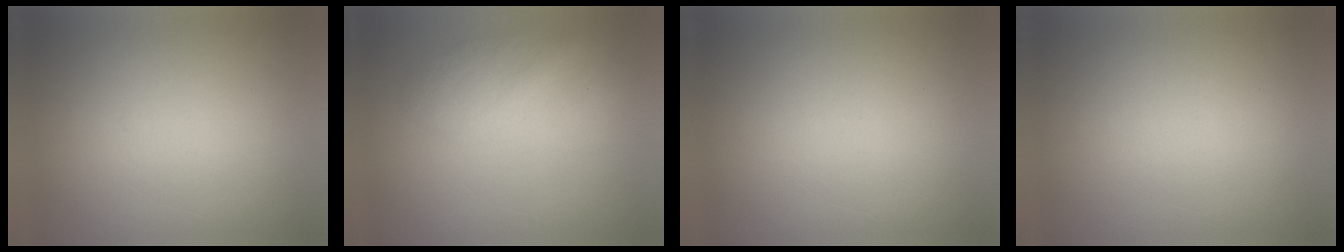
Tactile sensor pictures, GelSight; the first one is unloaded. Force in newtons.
{"total": 5.4}
{"total": 0.0}
{"total": 0.0}